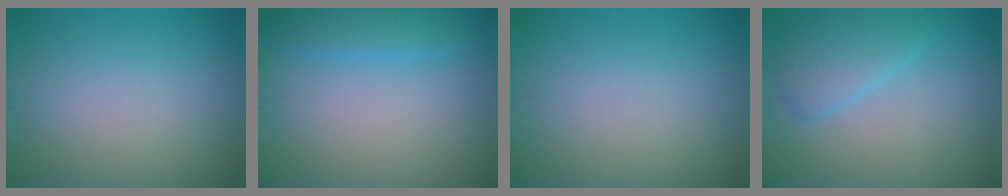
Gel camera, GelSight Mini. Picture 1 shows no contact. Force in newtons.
{"total": 2.4, "press": 2.4, "slide": 0.2}
{"total": 0.0}
{"total": 3.3, "press": 3.3, "slide": 0.2}